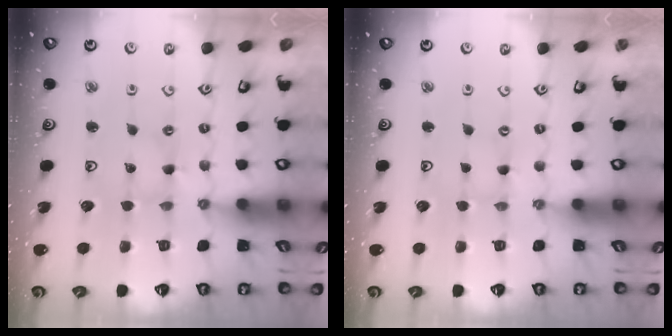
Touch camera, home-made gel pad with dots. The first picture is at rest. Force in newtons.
{"total": 0.0}